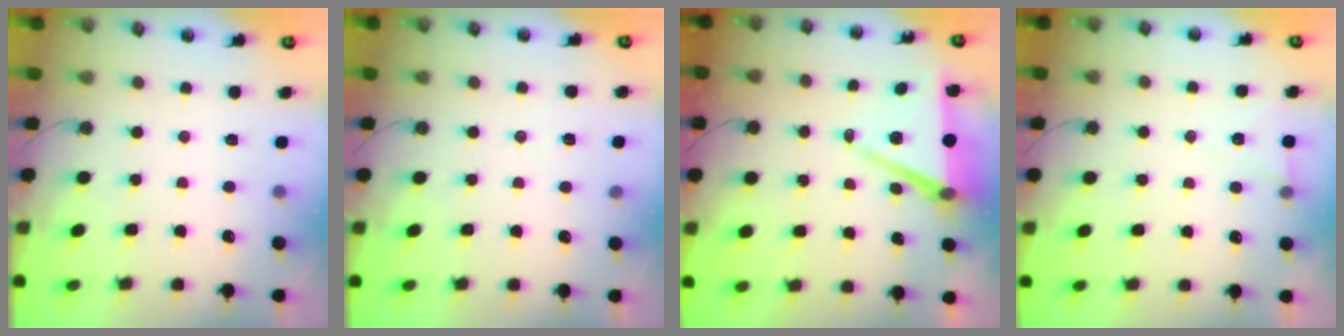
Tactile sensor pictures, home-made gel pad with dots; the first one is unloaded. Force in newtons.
{"total": 6.0, "press": 4.5, "slide": 4.1}
{"total": 7.5, "press": 6.2, "slide": 4.2}
{"total": 5.2, "press": 2.9, "slide": 4.3}